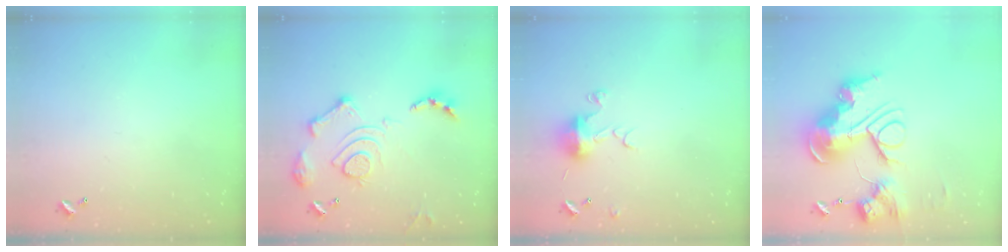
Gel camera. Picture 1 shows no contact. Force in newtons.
{"total": 16.1, "press": 16.0, "slide": 1.8}
{"total": 7.4, "press": 7.4, "slide": 1.0}
{"total": 0.9, "press": 0.9, "slide": 0.0}